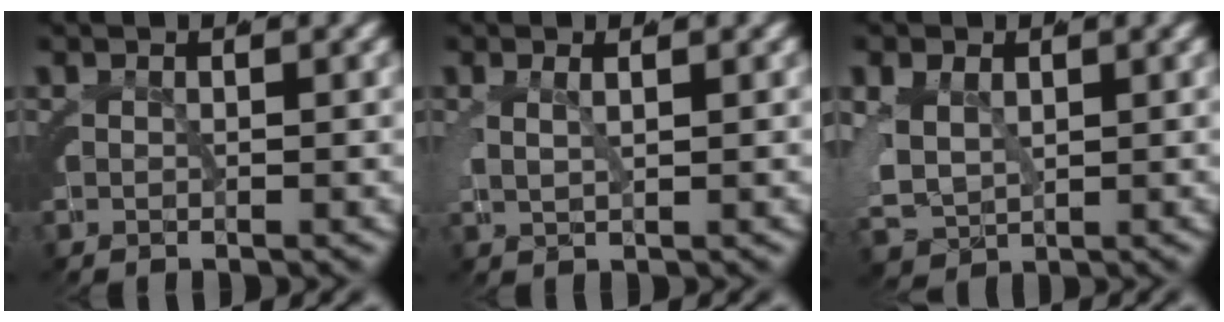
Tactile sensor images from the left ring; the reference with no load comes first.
{"total": 1.6, "force": [0.5, 0.7, 1.3], "torque": [-0.035, -0.005, 0.014]}
{"total": 6.0, "force": [0.1, 5.2, 2.9], "torque": [-0.093, -0.029, 0.016]}